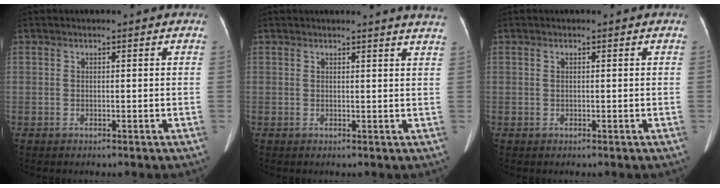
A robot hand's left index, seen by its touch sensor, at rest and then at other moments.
{"total": 5.3, "force": [5.0, -0.6, 1.8], "torque": [-0.019, -0.010, 0.032]}
{"total": 0.0}